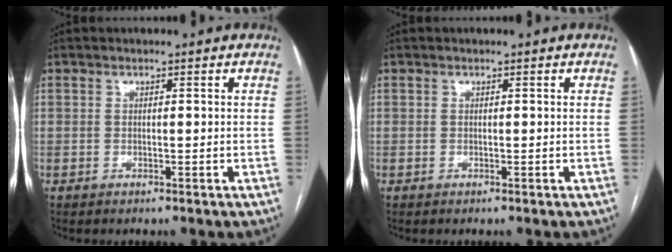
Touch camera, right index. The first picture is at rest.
{"total": 0.0}